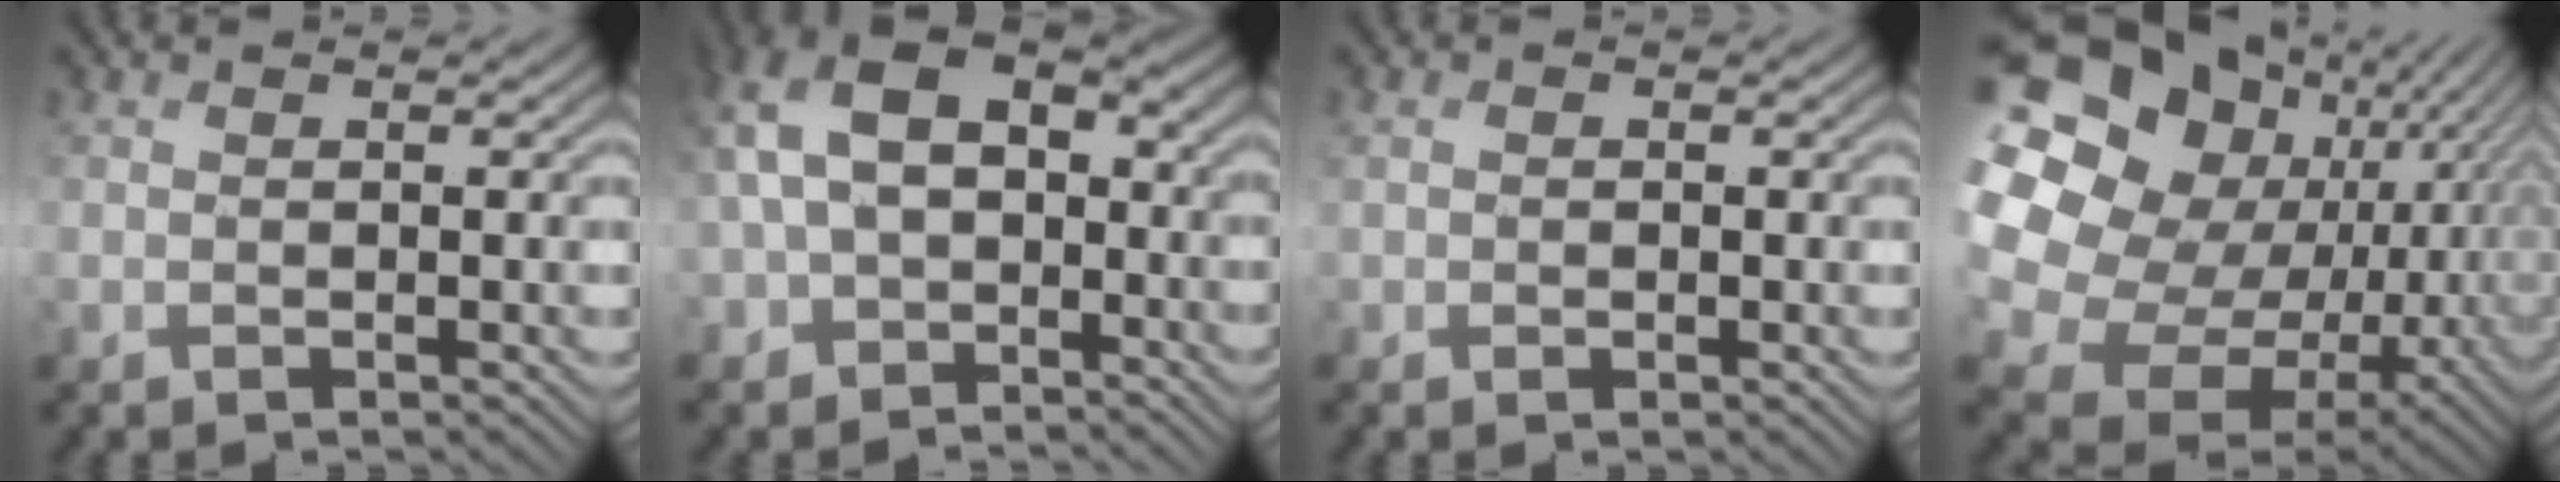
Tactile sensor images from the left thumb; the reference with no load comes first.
{"total": 10.9, "force": [-1.4, 7.7, 7.5], "torque": [-0.173, -0.004, -0.033]}
{"total": 1.5, "force": [0.0, 1.3, 0.7], "torque": [-0.016, -0.002, 0.001]}
{"total": 20.8, "force": [1.7, 16.6, 12.4], "torque": [-0.314, -0.028, 0.069]}